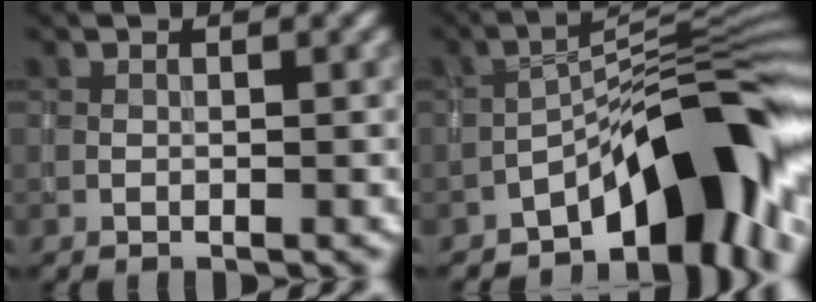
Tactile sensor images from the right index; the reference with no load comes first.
{"total": 11.1, "force": [-6.1, 4.1, 8.3], "torque": [-0.093, 0.021, -0.111]}